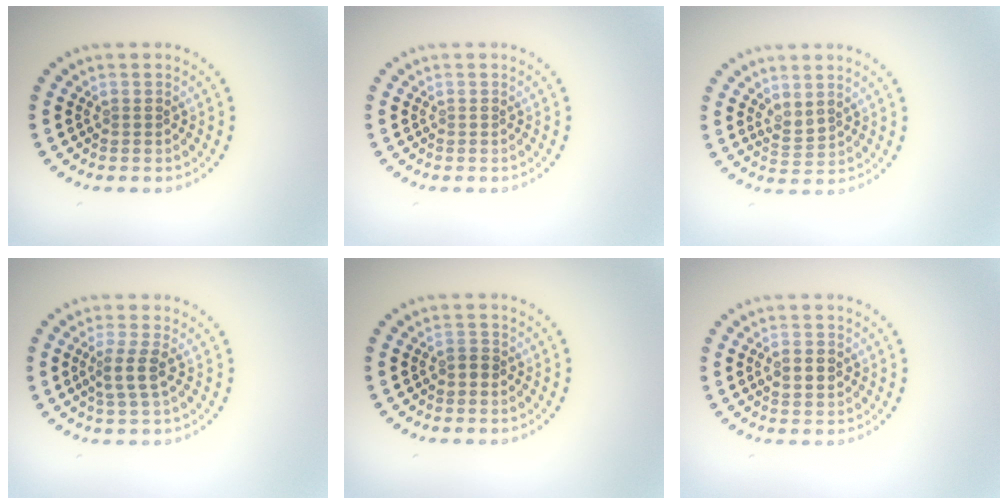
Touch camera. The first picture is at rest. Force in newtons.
{"total": 0.0}
{"total": 1.4, "press": 1.1, "slide": 0.8}
{"total": 2.2, "press": 1.9, "slide": 1.2}
{"total": 1.0, "press": 0.9, "slide": 0.4}
{"total": 2.4, "press": 2.4, "slide": 0.2}